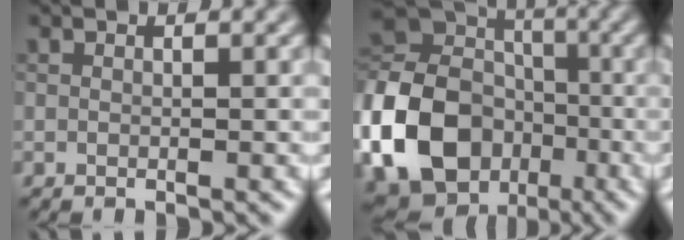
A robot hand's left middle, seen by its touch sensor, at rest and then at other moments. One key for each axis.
{"total": 17.0, "fx": -5.7, "fy": 13.9, "fz": 7.9, "tx": -0.184, "ty": -0.024, "tz": -0.130}